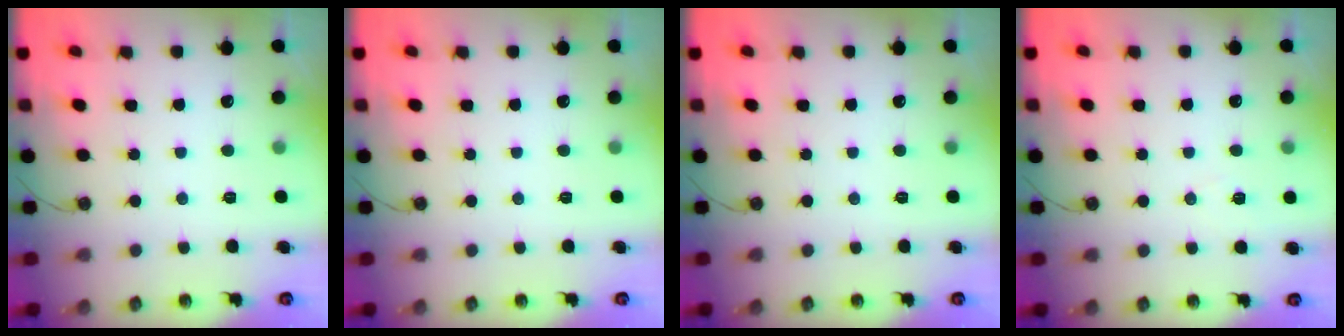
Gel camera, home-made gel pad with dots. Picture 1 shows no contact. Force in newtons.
{"total": 0.0}
{"total": 0.0}
{"total": 5.8, "press": 5.1, "slide": 2.7}